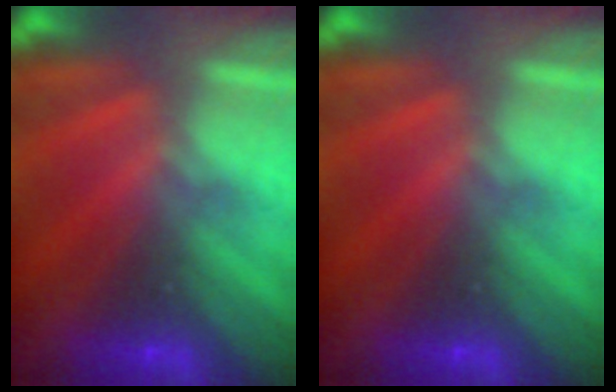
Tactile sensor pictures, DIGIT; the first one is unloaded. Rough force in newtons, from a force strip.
{"total": 0.0}